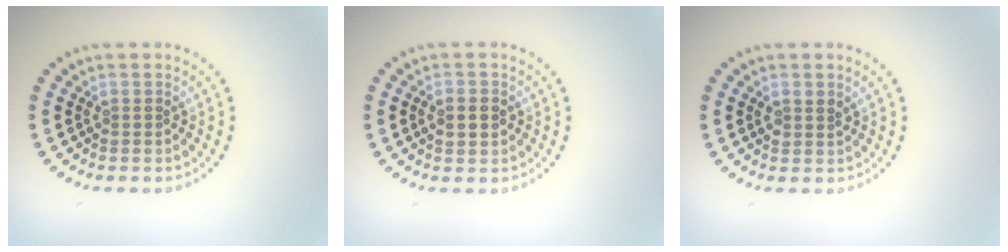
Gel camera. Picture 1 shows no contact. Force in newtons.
{"total": 2.2, "press": 2.2, "slide": 0.2}
{"total": 1.2, "press": 1.1, "slide": 0.6}